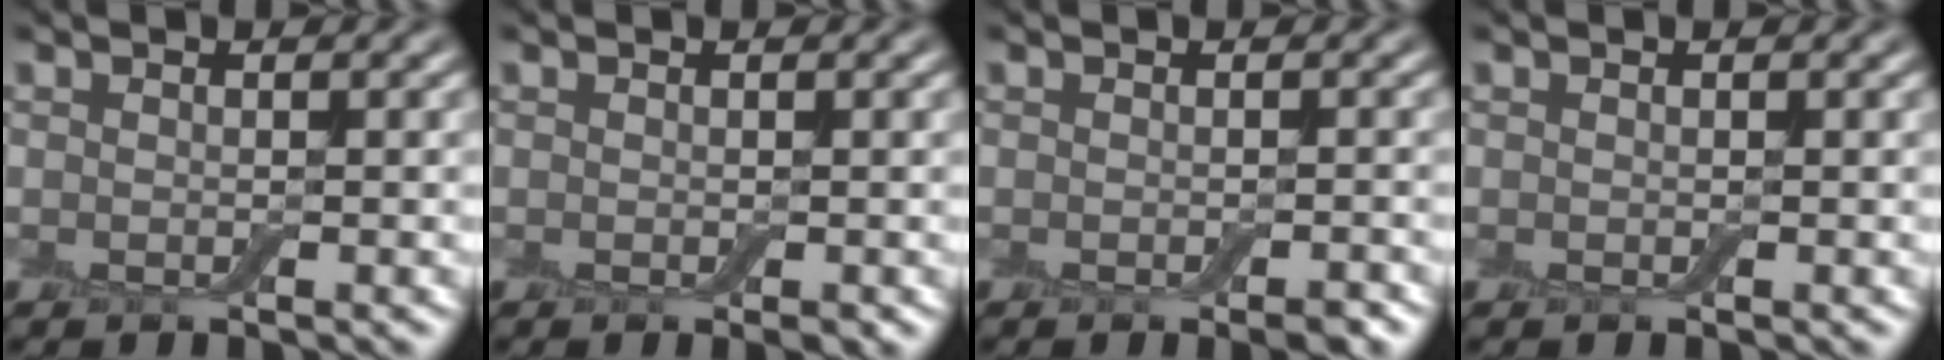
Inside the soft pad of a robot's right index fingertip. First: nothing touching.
{"total": 0.6, "force": [-0.2, 0.2, 0.6], "torque": [-0.009, -0.002, -0.003]}
{"total": 1.5, "force": [-0.9, 0.4, 1.2], "torque": [-0.015, -0.001, -0.010]}
{"total": 0.0}